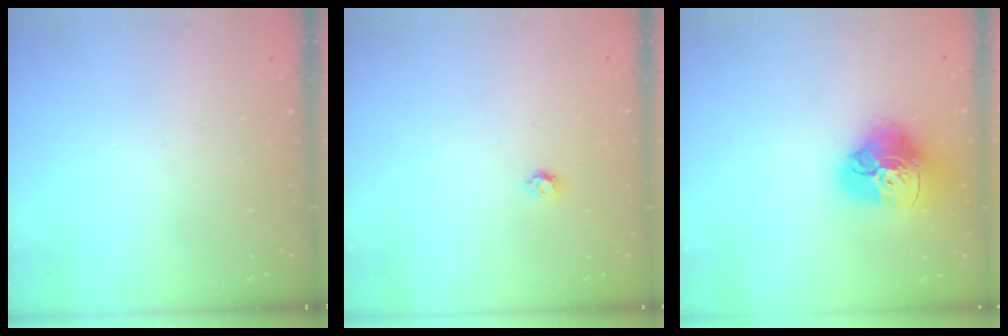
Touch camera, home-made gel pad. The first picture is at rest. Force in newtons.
{"total": 3.3, "press": 3.3, "slide": 0.3}
{"total": 17.8, "press": 17.8, "slide": 1.6}